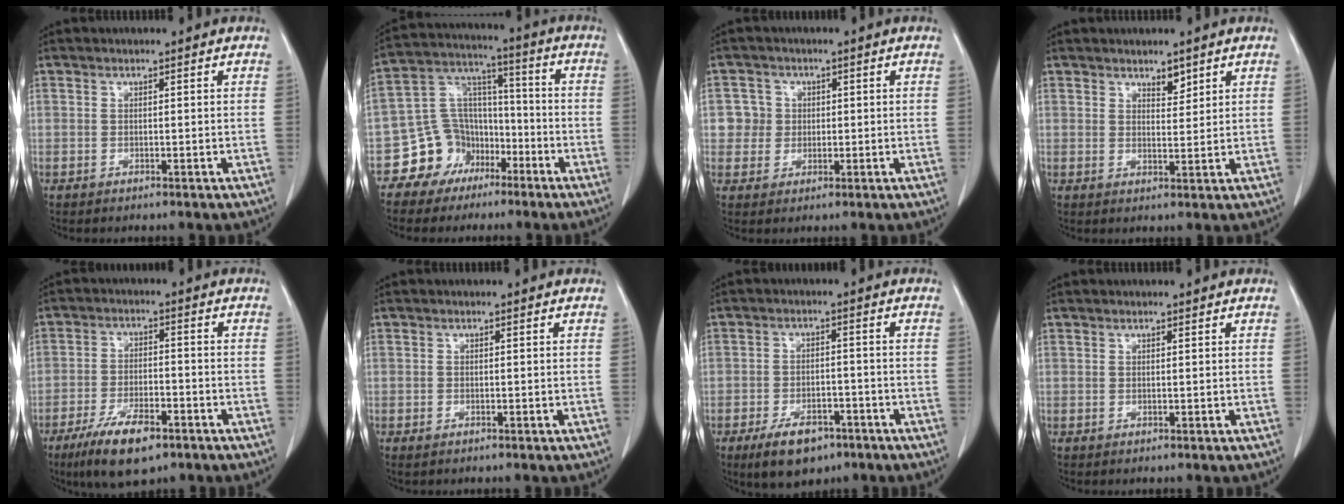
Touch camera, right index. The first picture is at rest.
{"total": 11.0, "force": [-5.9, 9.0, 2.5], "torque": [-0.050, 0.055, -0.097]}
{"total": 4.2, "force": [0.3, 4.2, 0.4], "torque": [0.005, 0.015, 0.009]}
{"total": 2.7, "force": [1.9, 1.3, 1.4], "torque": [-0.023, -0.004, 0.037]}
{"total": 10.4, "force": [-6.4, 3.6, 7.3], "torque": [-0.138, -0.011, -0.106]}
{"total": 1.3, "force": [-0.5, 0.8, 0.8], "torque": [-0.020, 0.000, -0.005]}
{"total": 8.6, "force": [-5.4, 4.4, 5.0], "torque": [-0.090, -0.005, -0.083]}
{"total": 0.0}